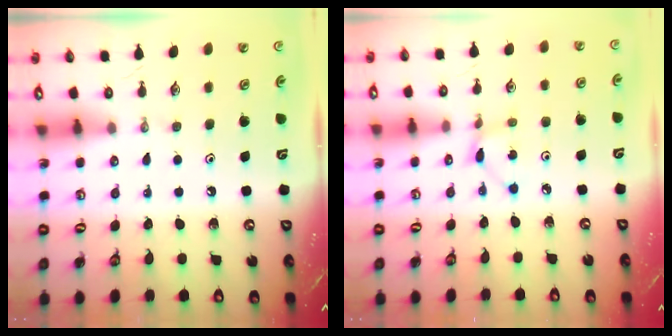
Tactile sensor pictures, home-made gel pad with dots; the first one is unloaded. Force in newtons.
{"total": 1.8, "press": 1.8, "slide": 0.3}